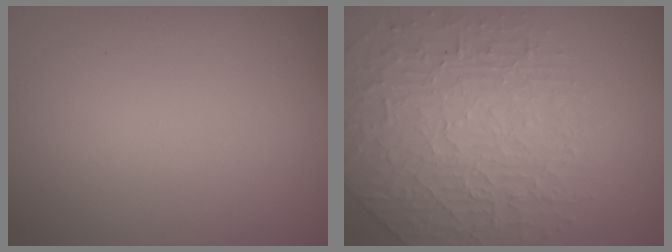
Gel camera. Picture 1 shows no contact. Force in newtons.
{"total": 4.4, "press": 4.3, "slide": 1.0}